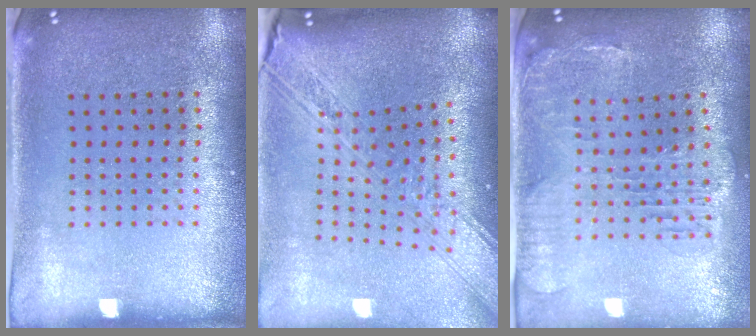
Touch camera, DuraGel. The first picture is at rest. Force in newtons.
{"total": 3.4, "press": 2.5, "slide": 2.3}
{"total": 1.6, "press": 1.5, "slide": 0.5}